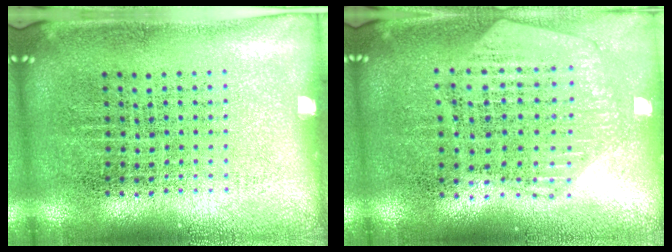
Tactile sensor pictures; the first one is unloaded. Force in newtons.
{"total": 1.2, "press": 1.2, "slide": 0.2}